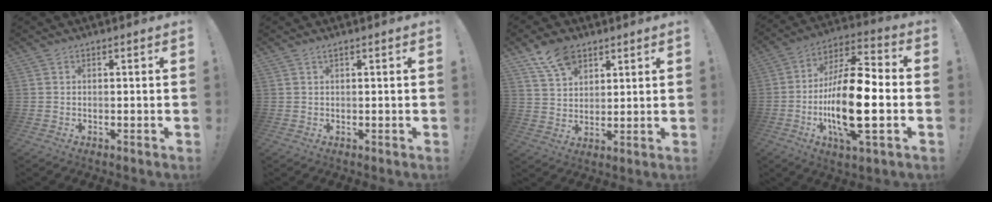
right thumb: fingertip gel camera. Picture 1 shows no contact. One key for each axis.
{"total": 0.6, "fx": 0.2, "fy": -0.2, "fz": 0.5, "tx": -0.012, "ty": 0.000, "tz": 0.004}
{"total": 9.9, "fx": 6.6, "fy": 5.9, "fz": 4.4, "tx": -0.071, "ty": -0.031, "tz": 0.126}
{"total": 21.2, "fx": -4.2, "fy": 6.7, "fz": 19.7, "tx": -0.376, "ty": 0.009, "tz": -0.071}